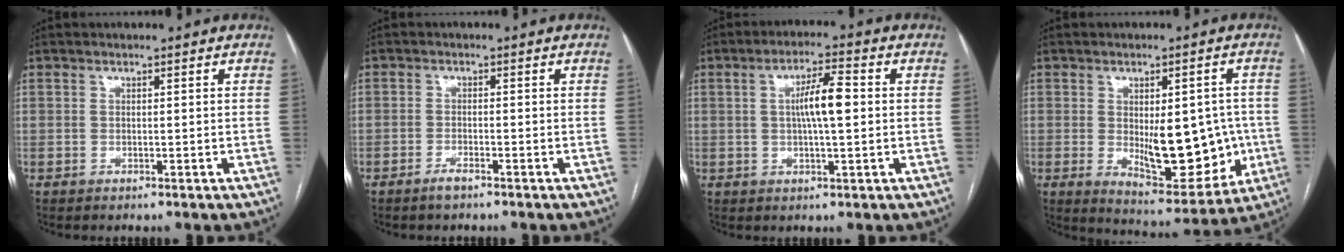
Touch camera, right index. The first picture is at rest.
{"total": 1.8, "force": [-1.5, 0.2, 1.1], "torque": [-0.025, -0.001, -0.027]}
{"total": 6.6, "force": [0.5, 1.0, 6.5], "torque": [-0.118, 0.011, 0.007]}
{"total": 13.5, "force": [-1.3, 5.6, 12.2], "torque": [-0.165, -0.005, -0.002]}